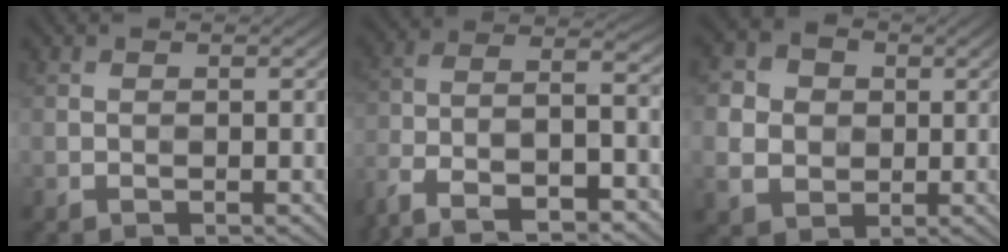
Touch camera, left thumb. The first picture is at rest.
{"total": 13.5, "force": [-9.2, 4.6, 8.8], "torque": [-0.180, -0.005, -0.169]}
{"total": 6.7, "force": [0.5, 6.0, 2.8], "torque": [-0.094, 0.007, 0.005]}